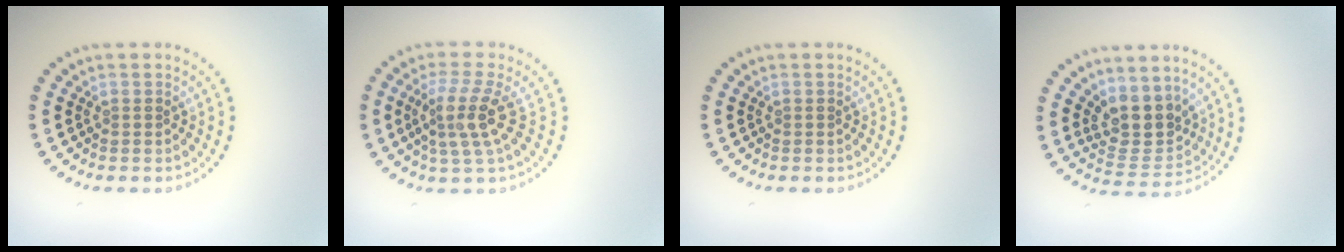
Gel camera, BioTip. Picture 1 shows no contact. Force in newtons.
{"total": 3.7, "press": 2.8, "slide": 2.5}
{"total": 0.0}
{"total": 4.1, "press": 3.6, "slide": 1.9}